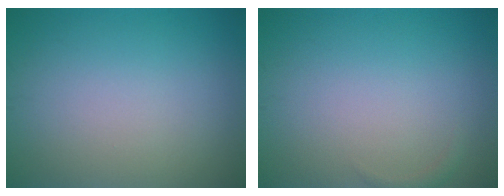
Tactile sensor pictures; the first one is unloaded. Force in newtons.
{"total": 0.6, "press": 0.6, "slide": 0.1}